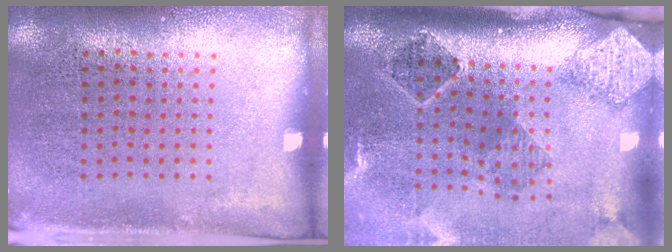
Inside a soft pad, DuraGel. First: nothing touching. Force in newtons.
{"total": 2.9, "press": 1.9, "slide": 2.1}